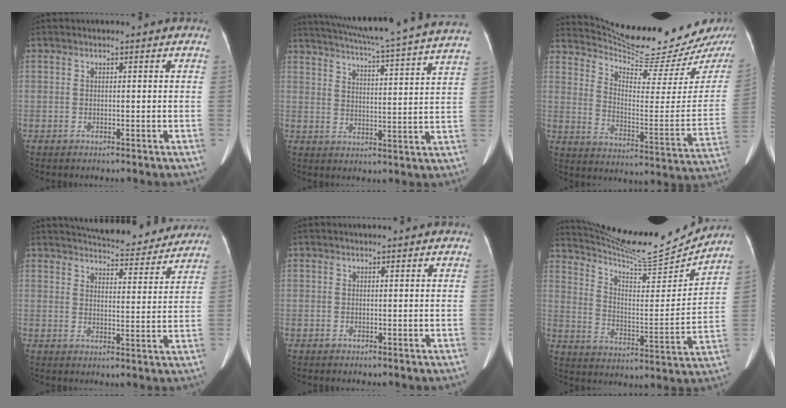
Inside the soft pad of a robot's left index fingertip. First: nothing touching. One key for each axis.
{"total": 25.6, "fx": 23.2, "fy": -0.8, "fz": 10.9, "tx": -0.183, "ty": -0.042, "tz": 0.294}
{"total": 19.7, "fx": 18.5, "fy": 0.6, "fz": 6.7, "tx": -0.116, "ty": -0.083, "tz": 0.265}
{"total": 15.0, "fx": 14.1, "fy": 2.9, "fz": 4.2, "tx": -0.049, "ty": -0.005, "tz": 0.172}
{"total": 0.8, "fx": 0.7, "fy": 0.0, "fz": 0.2, "tx": -0.009, "ty": 0.007, "tz": 0.011}
{"total": 16.7, "fx": 16.3, "fy": 0.0, "fz": 3.9, "tx": -0.084, "ty": -0.038, "tz": 0.254}